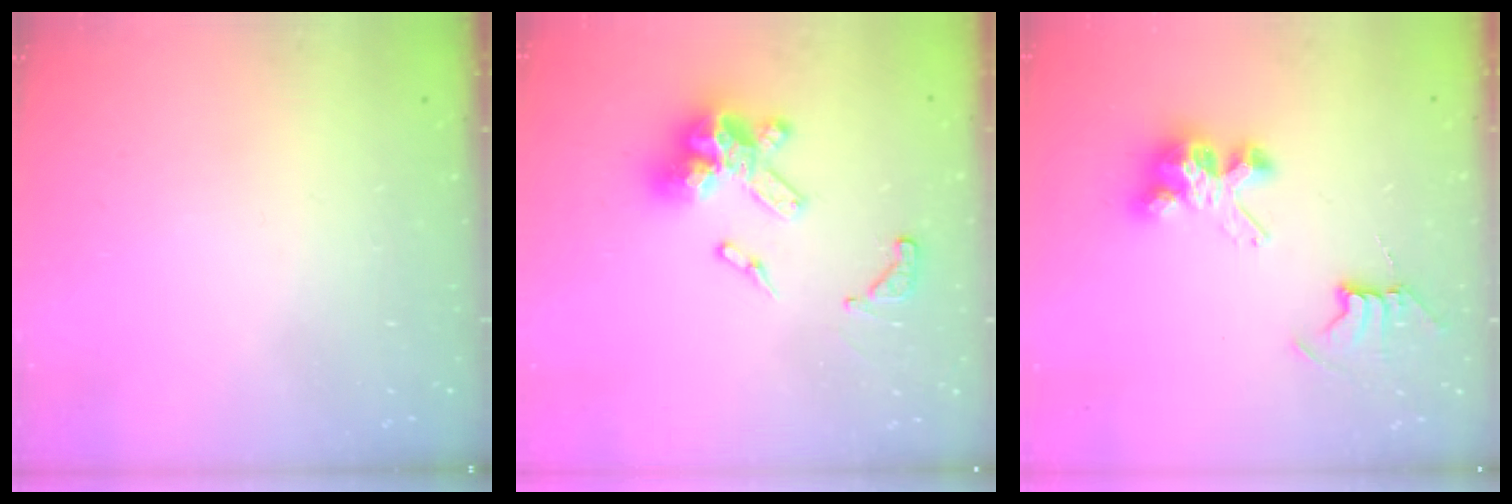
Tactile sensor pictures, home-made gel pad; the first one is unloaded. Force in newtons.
{"total": 17.1, "press": 17.0, "slide": 2.0}
{"total": 8.1, "press": 8.1, "slide": 0.4}